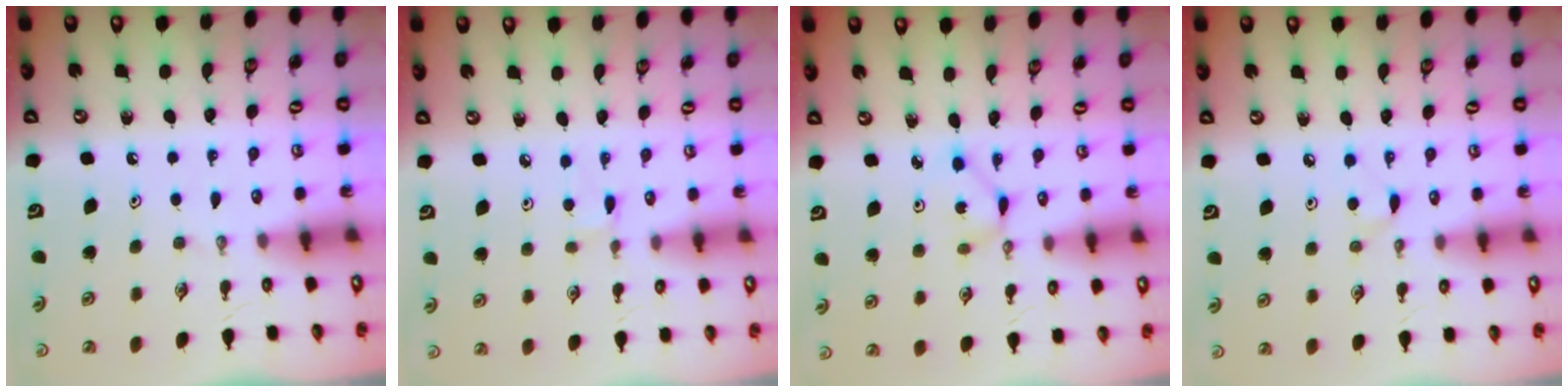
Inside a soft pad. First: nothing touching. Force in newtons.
{"total": 2.3, "press": 2.3, "slide": 0.3}
{"total": 1.6, "press": 1.6, "slide": 0.2}
{"total": 4.5, "press": 4.5, "slide": 0.5}